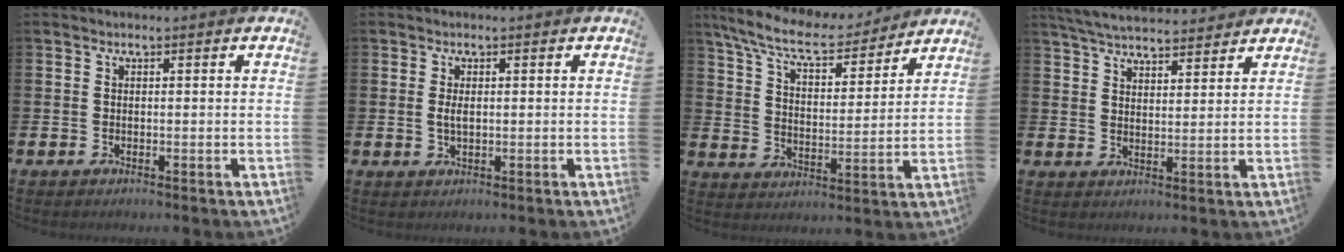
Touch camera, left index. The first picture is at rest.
{"total": 1.7, "force": [0.2, 0.8, 1.5], "torque": [-0.017, 0.000, -0.002]}
{"total": 9.3, "force": [8.4, 1.8, 3.5], "torque": [-0.099, -0.050, 0.146]}
{"total": 5.7, "force": [5.5, 0.9, 1.0], "torque": [-0.030, -0.029, 0.098]}